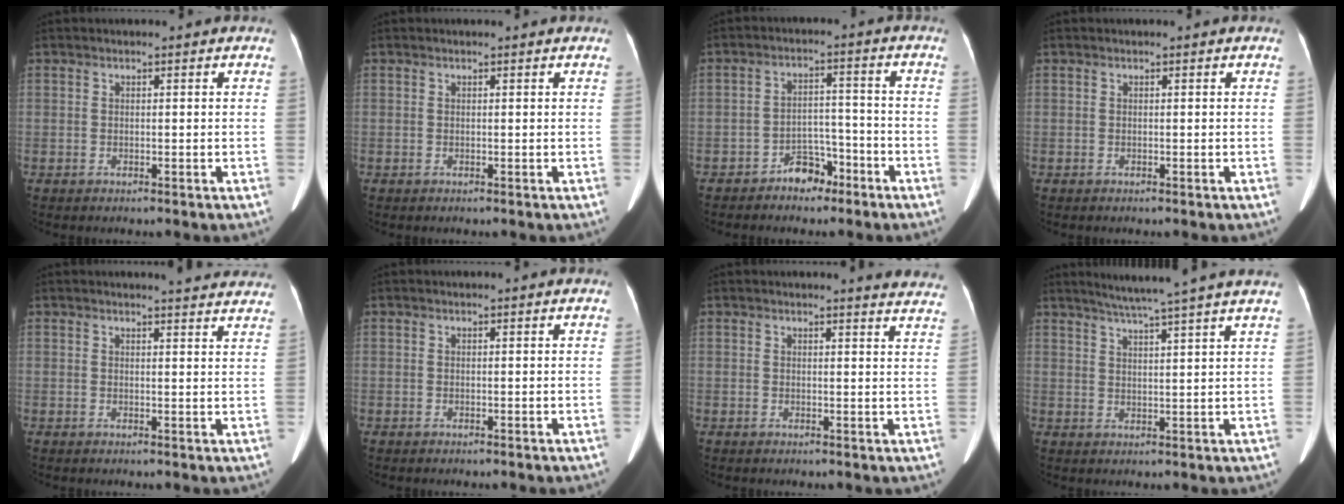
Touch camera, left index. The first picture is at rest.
{"total": 0.6, "force": [0.5, 0.2, 0.1], "torque": [-0.007, 0.013, 0.006]}
{"total": 5.0, "force": [-3.8, 2.6, 1.9], "torque": [-0.030, 0.012, -0.059]}
{"total": 0.0}
{"total": 9.3, "force": [8.9, 0.6, 2.6], "torque": [-0.022, -0.020, 0.079]}
{"total": 0.0}
{"total": 8.2, "force": [8.0, 0.3, 1.7], "torque": [-0.004, -0.037, 0.057]}
{"total": 10.9, "force": [9.1, -1.8, 5.7], "torque": [-0.091, 0.008, 0.117]}